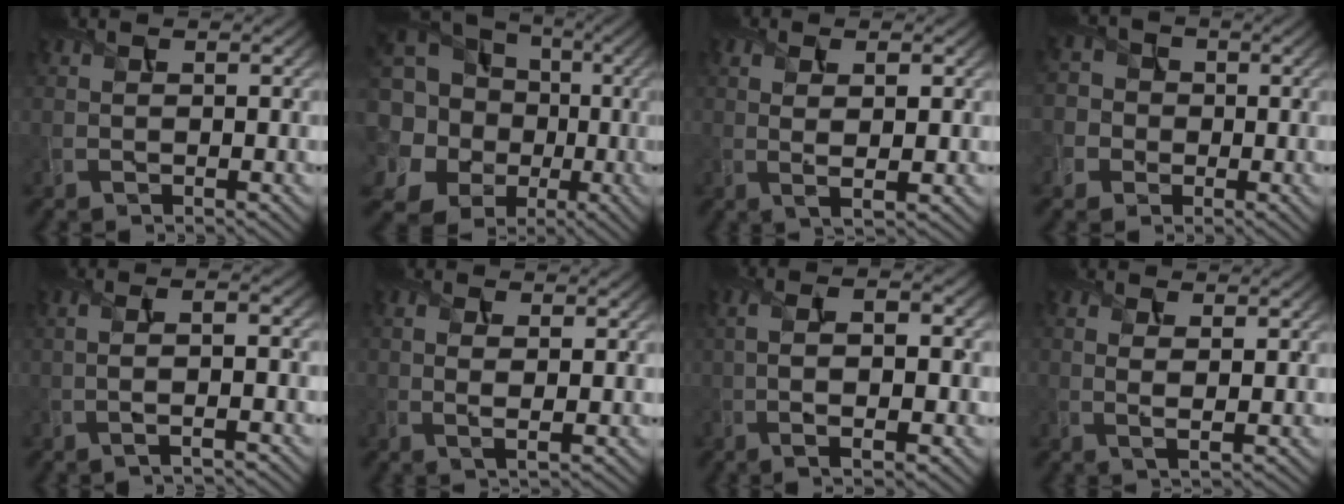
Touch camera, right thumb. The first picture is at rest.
{"total": 23.6, "force": [-0.4, 21.1, 10.5], "torque": [-0.293, 0.014, -0.033]}
{"total": 3.0, "force": [0.5, 0.8, 2.8], "torque": [-0.059, -0.004, 0.013]}
{"total": 4.4, "force": [-0.8, 4.2, 0.9], "torque": [-0.027, 0.001, -0.034]}
{"total": 3.6, "force": [-1.1, 1.0, 3.3], "torque": [-0.058, 0.001, -0.027]}
{"total": 2.5, "force": [0.4, 1.2, 2.1], "torque": [-0.051, -0.007, 0.012]}
{"total": 6.9, "force": [-0.8, 2.3, 6.5], "torque": [-0.128, -0.007, -0.007]}
{"total": 2.4, "force": [0.9, 1.0, 2.0], "torque": [-0.042, -0.008, 0.016]}